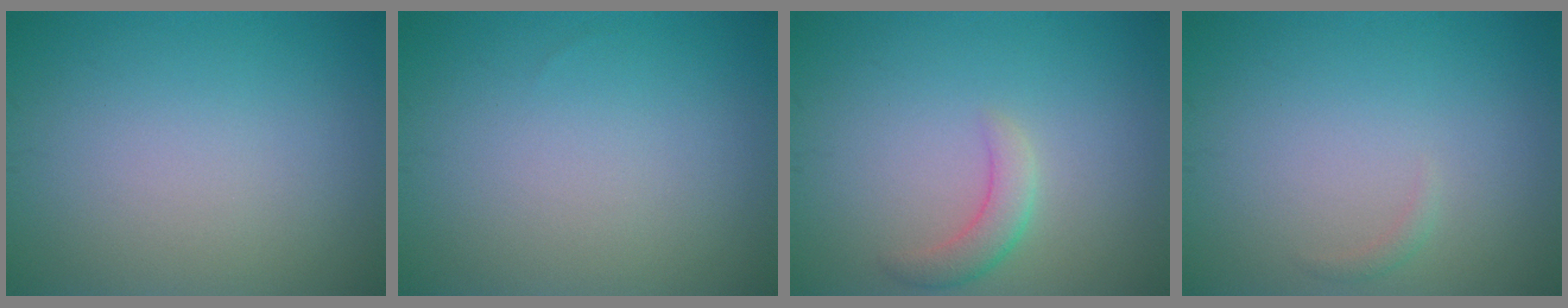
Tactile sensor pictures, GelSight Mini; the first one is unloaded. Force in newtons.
{"total": 0.0}
{"total": 2.2, "press": 2.2, "slide": 0.1}
{"total": 0.6, "press": 0.6, "slide": 0.1}